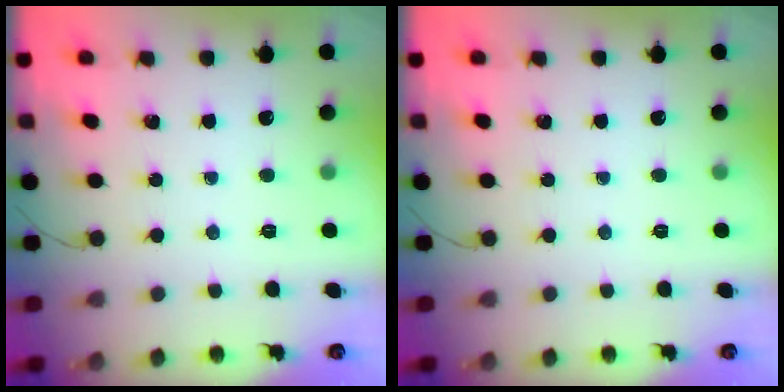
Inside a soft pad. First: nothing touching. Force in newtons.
{"total": 0.0}